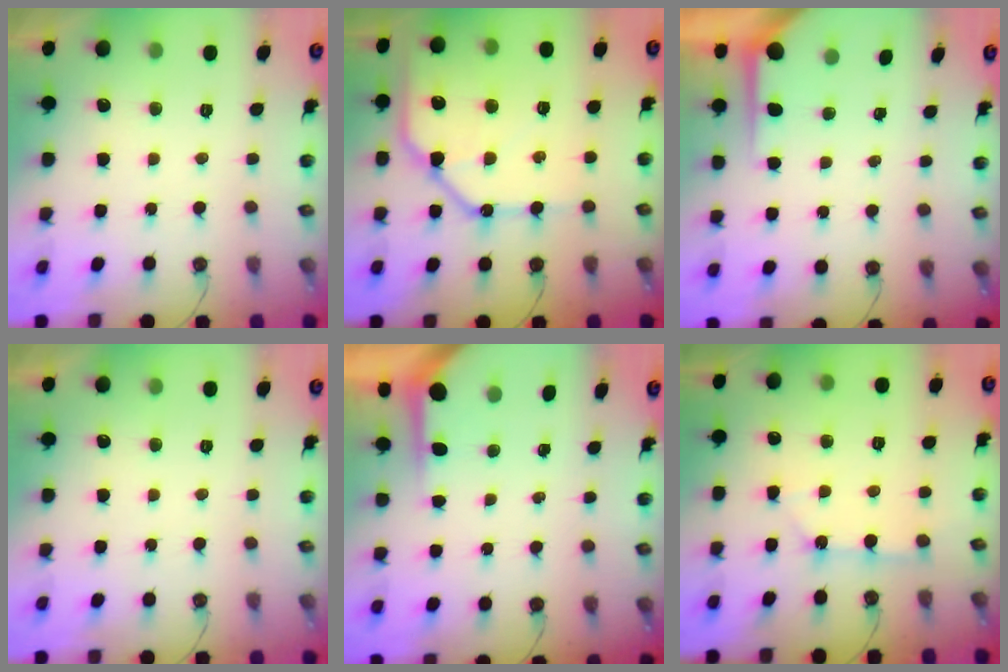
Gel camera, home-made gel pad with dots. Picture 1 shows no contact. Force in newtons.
{"total": 15.6, "press": 15.4, "slide": 1.8}
{"total": 4.5, "press": 4.5, "slide": 0.4}
{"total": 0.0}
{"total": 3.7, "press": 3.7, "slide": 0.3}
{"total": 3.5, "press": 3.5, "slide": 0.3}